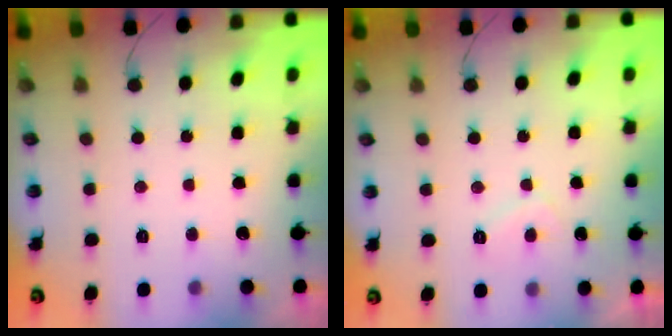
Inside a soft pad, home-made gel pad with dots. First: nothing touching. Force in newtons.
{"total": 2.7, "press": 2.6, "slide": 0.8}